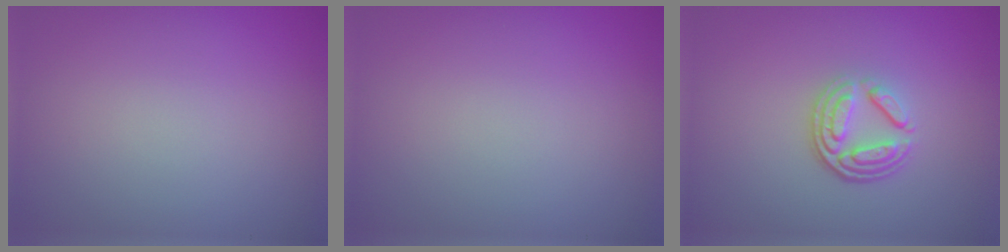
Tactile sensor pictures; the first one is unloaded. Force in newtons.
{"total": 0.0}
{"total": 3.9, "press": 2.8, "slide": 2.7}